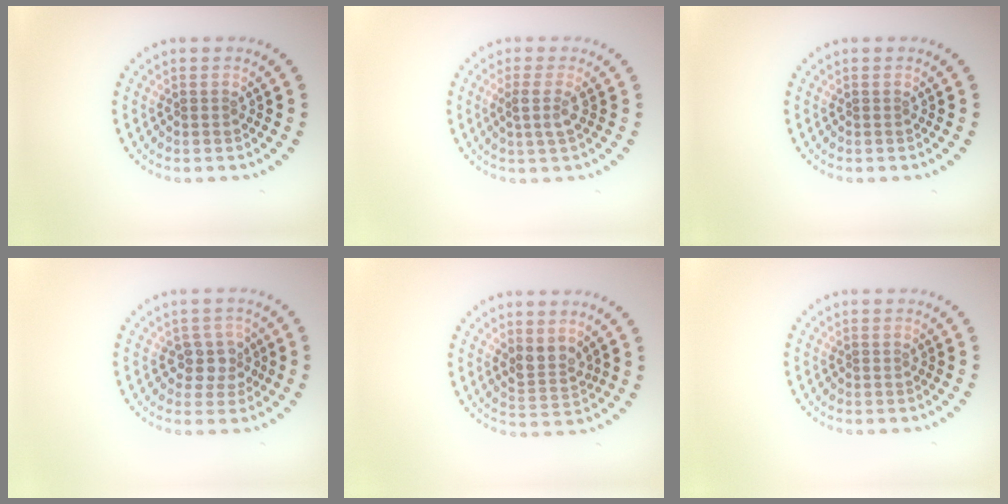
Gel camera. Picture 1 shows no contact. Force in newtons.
{"total": 1.9, "press": 1.4, "slide": 1.2}
{"total": 0.0}
{"total": 2.3, "press": 2.0, "slide": 1.2}
{"total": 2.4, "press": 2.1, "slide": 1.2}
{"total": 0.0}